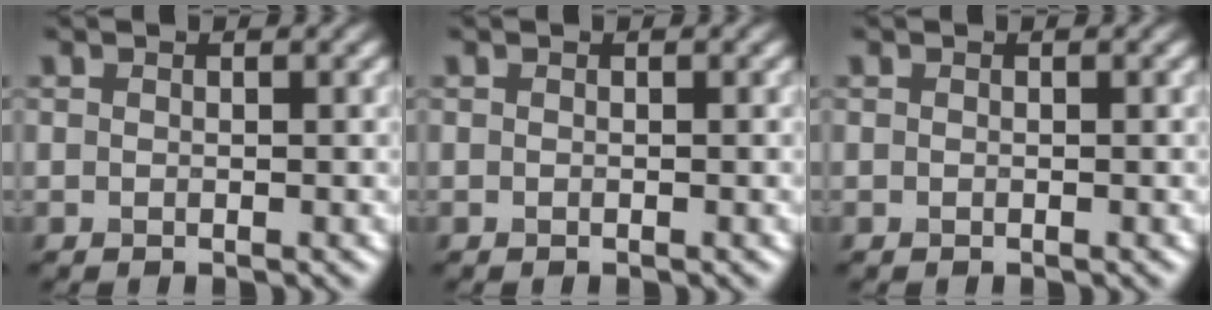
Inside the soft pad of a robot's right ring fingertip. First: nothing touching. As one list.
[{"total": 0.0}, {"total": 0.0}]